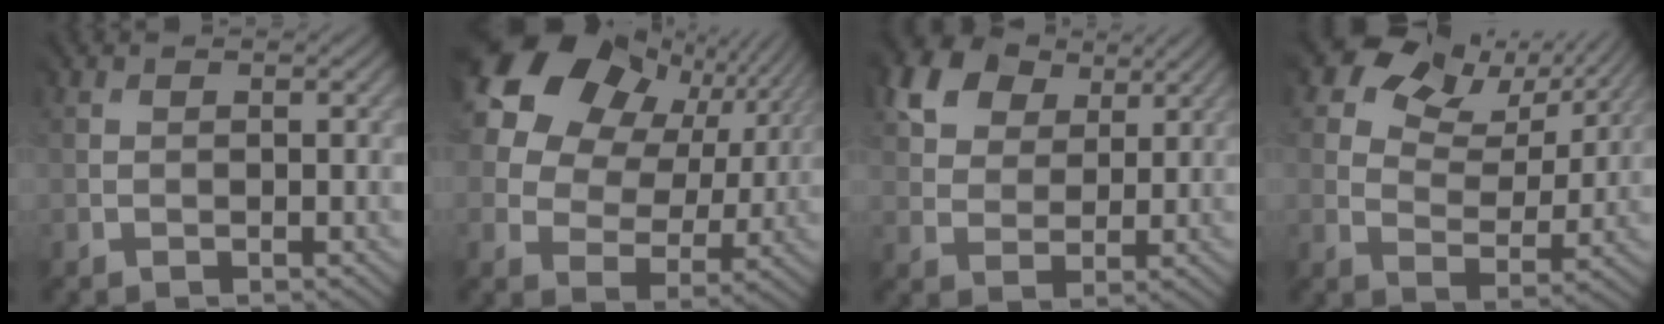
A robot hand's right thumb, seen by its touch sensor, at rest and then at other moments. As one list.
[{"total": 20.2, "force": [9.9, 14.5, 10.1], "torque": [-0.258, 0.073, 0.175]}, {"total": 9.2, "force": [6.1, 5.9, 3.5], "torque": [-0.106, 0.025, 0.103]}, {"total": 10.4, "force": [7.1, 6.0, 4.7], "torque": [-0.074, 0.006, 0.099]}]